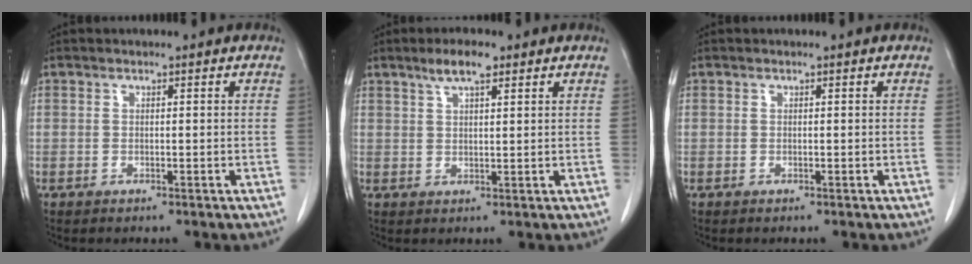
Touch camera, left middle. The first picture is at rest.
{"total": 4.2, "force": [2.8, 0.9, 3.0], "torque": [-0.058, 0.007, 0.050]}
{"total": 0.0}